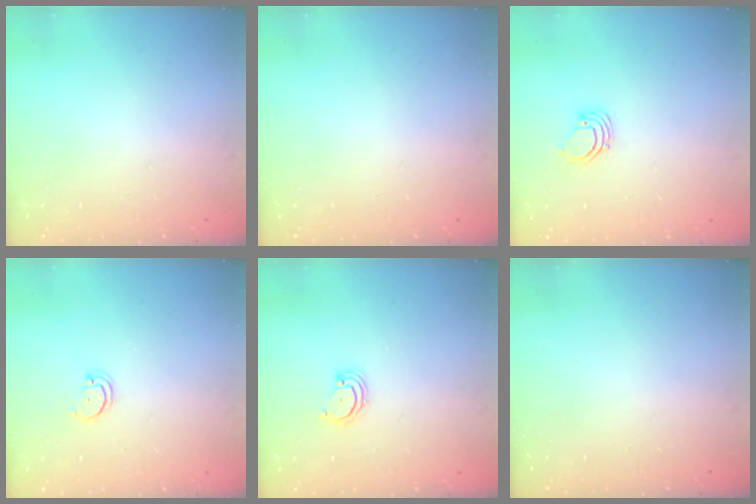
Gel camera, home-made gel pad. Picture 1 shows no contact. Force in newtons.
{"total": 0.0}
{"total": 2.2, "press": 2.2, "slide": 0.2}
{"total": 2.2, "press": 2.1, "slide": 0.4}
{"total": 2.5, "press": 2.5, "slide": 0.3}
{"total": 0.0}